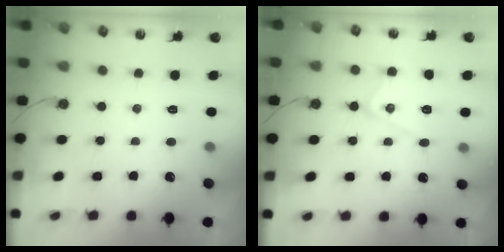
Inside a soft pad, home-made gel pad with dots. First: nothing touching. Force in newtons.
{"total": 12.0, "press": 11.9, "slide": 0.9}